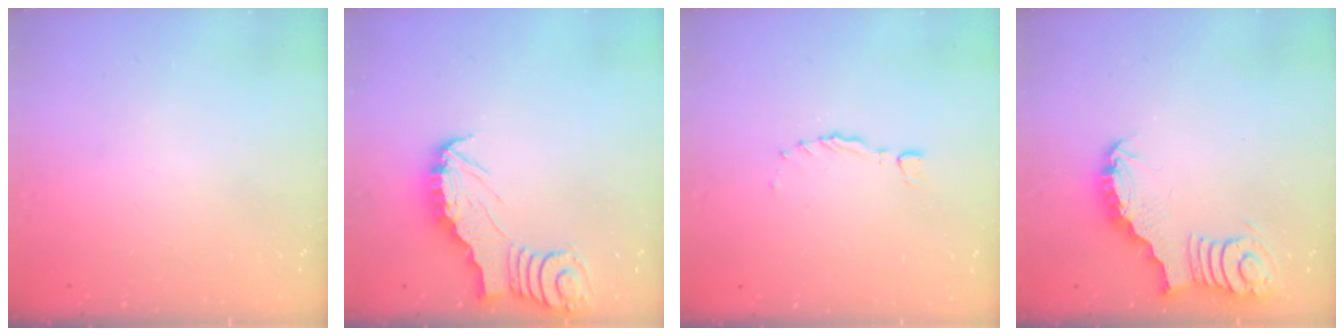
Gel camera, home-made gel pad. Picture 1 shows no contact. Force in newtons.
{"total": 2.6, "press": 2.6, "slide": 0.2}
{"total": 0.0}
{"total": 3.7, "press": 3.6, "slide": 0.7}